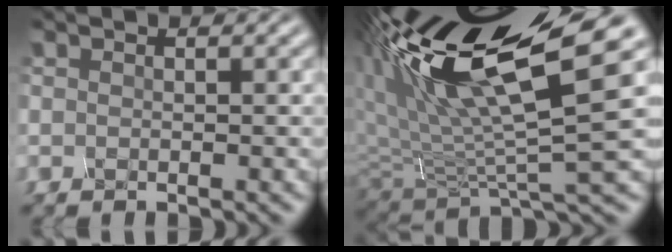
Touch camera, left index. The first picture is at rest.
{"total": 12.4, "force": [6.8, 2.4, 10.1], "torque": [-0.215, 0.028, 0.133]}